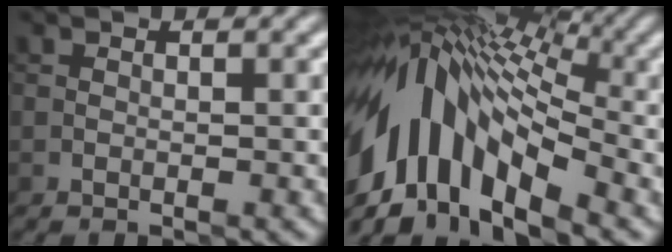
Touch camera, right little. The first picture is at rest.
{"total": 13.1, "force": [-2.4, 7.0, 10.9], "torque": [-0.203, 0.024, -0.042]}